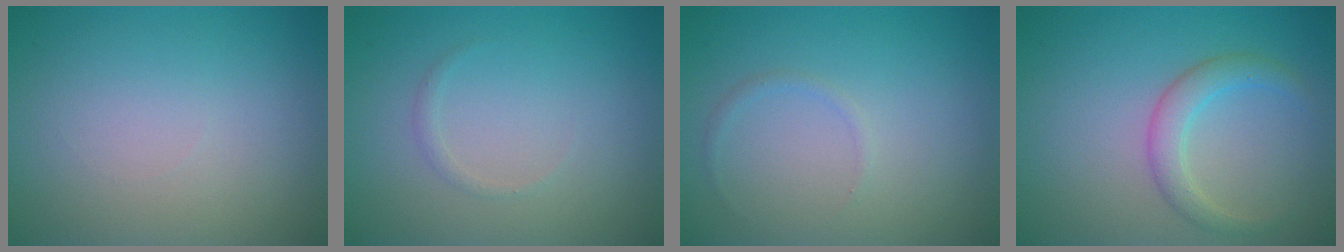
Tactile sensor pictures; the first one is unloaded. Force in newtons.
{"total": 0.6, "press": 0.6, "slide": 0.0}
{"total": 0.6, "press": 0.6, "slide": 0.0}
{"total": 2.6, "press": 2.6, "slide": 0.2}